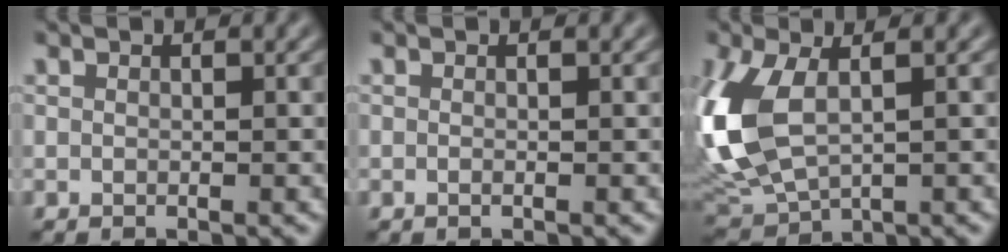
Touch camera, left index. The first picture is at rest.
{"total": 0.5, "force": [-0.3, 0.1, 0.4], "torque": [-0.007, -0.007, -0.010]}
{"total": 9.1, "force": [0.4, 5.0, 7.5], "torque": [-0.195, -0.005, 0.009]}